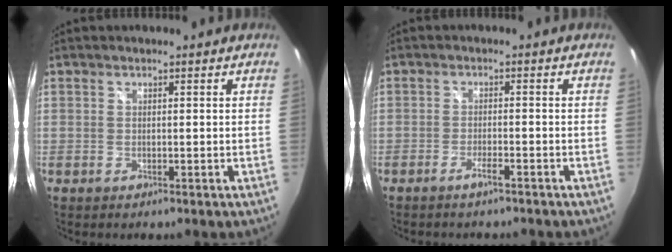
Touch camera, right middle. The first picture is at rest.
{"total": 2.3, "force": [-2.0, 0.2, 1.1], "torque": [-0.033, 0.002, -0.036]}